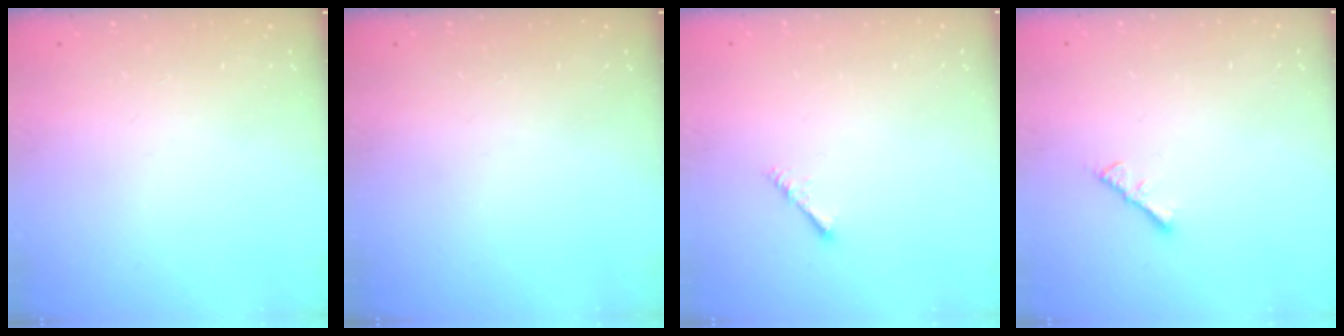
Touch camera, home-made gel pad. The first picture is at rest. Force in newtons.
{"total": 0.0}
{"total": 1.4, "press": 1.3, "slide": 0.3}
{"total": 2.3, "press": 2.2, "slide": 0.4}